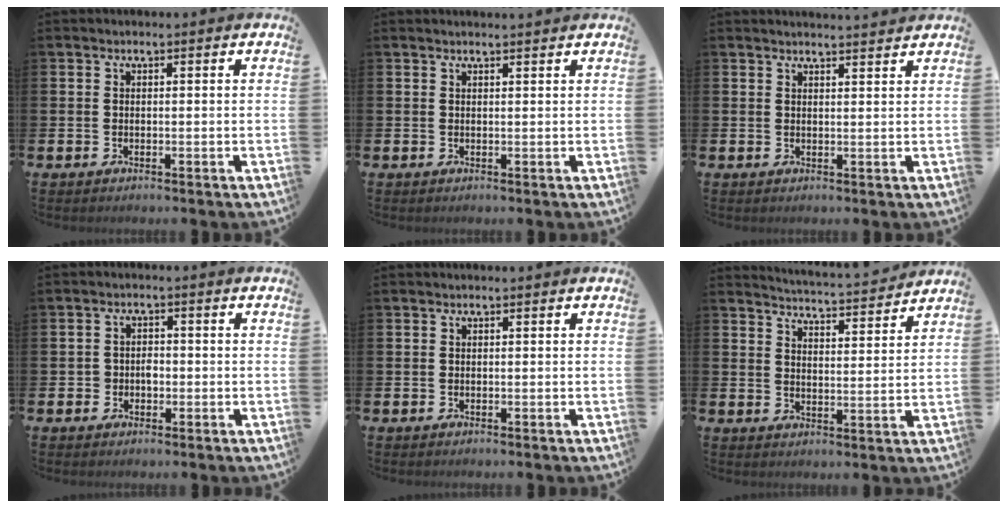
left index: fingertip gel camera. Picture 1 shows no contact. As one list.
[{"total": 0.9, "force": [0.9, -0.1, 0.1], "torque": [0.013, -0.006, 0.013]}, {"total": 2.1, "force": [2.1, -0.1, -0.1], "torque": [0.012, -0.016, 0.036]}, {"total": 2.0, "force": [-0.6, 1.8, 0.8], "torque": [-0.004, 0.001, -0.019]}, {"total": 0.0}, {"total": 4.8, "force": [4.8, -0.2, 0.3], "torque": [-0.013, -0.040, 0.080]}]